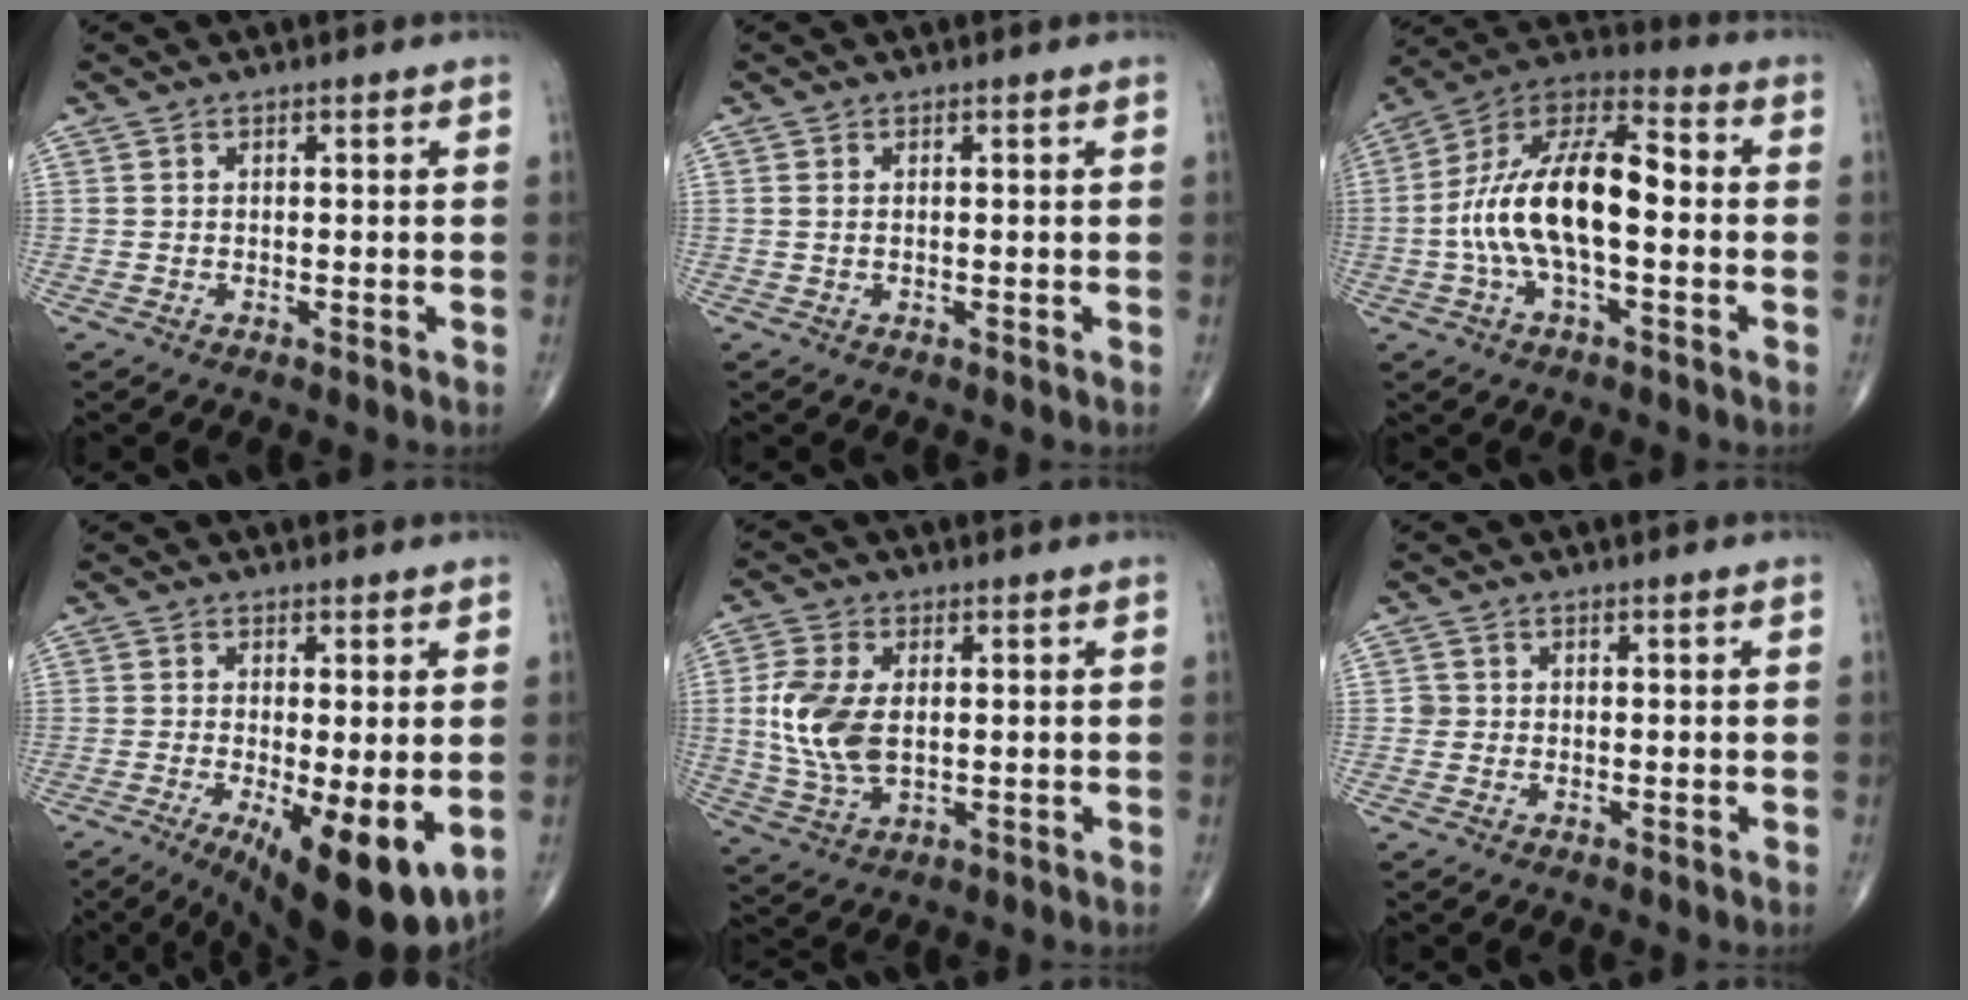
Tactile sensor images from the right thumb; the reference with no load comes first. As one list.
[{"total": 0.6, "force": [0.2, 0.3, 0.4], "torque": [-0.011, 0.004, 0.005]}, {"total": 17.8, "force": [-1.5, 8.0, 15.8], "torque": [-0.293, 0.046, -0.035]}, {"total": 13.5, "force": [-4.1, 4.2, 12.2], "torque": [-0.161, -0.022, -0.049]}, {"total": 10.8, "force": [0.8, 6.3, 8.7], "torque": [-0.191, -0.004, 0.022]}, {"total": 1.2, "force": [-0.1, 1.2, 0.1], "torque": [0.007, 0.004, -0.003]}]